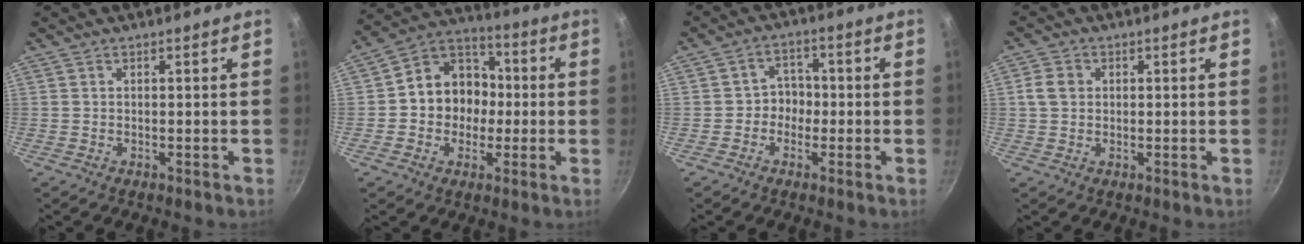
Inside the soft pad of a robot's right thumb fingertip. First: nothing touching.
{"total": 12.7, "force": [-0.8, 11.0, 6.2], "torque": [-0.051, 0.035, -0.032]}
{"total": 4.4, "force": [-1.0, 3.9, 1.8], "torque": [0.012, 0.018, -0.024]}
{"total": 3.7, "force": [0.5, 3.1, 1.9], "torque": [-0.025, 0.007, 0.004]}